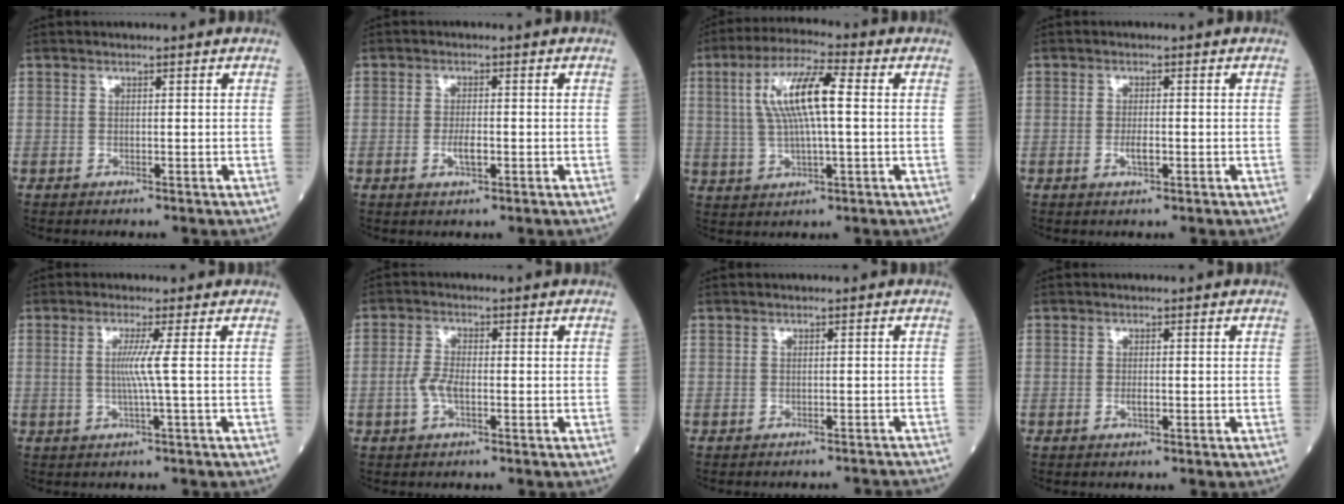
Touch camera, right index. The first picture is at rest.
{"total": 2.7, "force": [-0.8, 0.7, 2.5], "torque": [-0.049, 0.001, -0.011]}
{"total": 10.9, "force": [1.9, 1.8, 10.5], "torque": [-0.210, 0.019, 0.035]}
{"total": 2.1, "force": [-0.6, 0.6, 1.9], "torque": [-0.037, 0.000, -0.008]}
{"total": 3.5, "force": [0.1, -1.3, 3.3], "torque": [-0.066, -0.005, 0.001]}
{"total": 3.4, "force": [-0.9, 1.3, 3.0], "torque": [-0.068, 0.004, -0.019]}
{"total": 4.1, "force": [-4.1, 0.1, 0.6], "torque": [-0.006, -0.013, -0.044]}
{"total": 1.0, "force": [-0.3, 0.2, 1.0], "torque": [-0.020, 0.000, -0.004]}